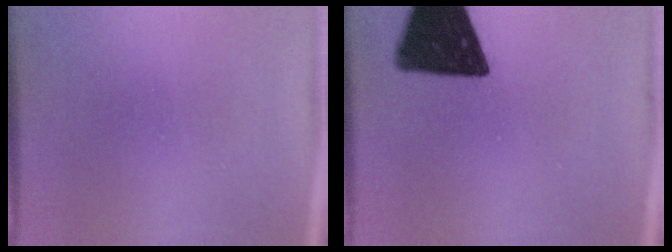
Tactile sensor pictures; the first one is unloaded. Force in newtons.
{"total": 17.3}